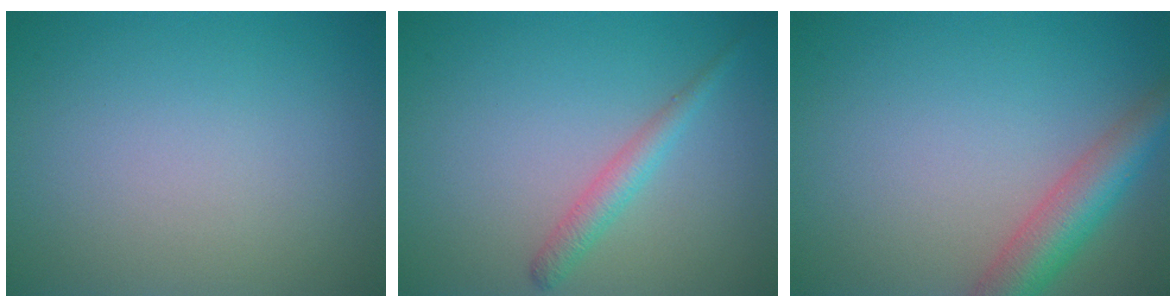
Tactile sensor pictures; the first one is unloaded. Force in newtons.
{"total": 2.0, "press": 2.0, "slide": 0.1}
{"total": 4.9, "press": 4.9, "slide": 0.2}